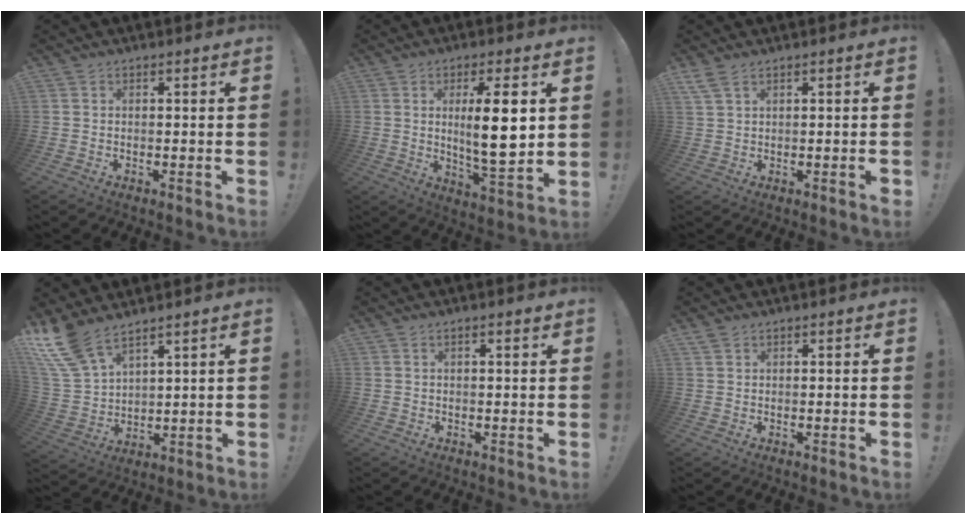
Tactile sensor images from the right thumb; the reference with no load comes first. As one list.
[{"total": 13.1, "force": [2.4, 2.8, 12.5], "torque": [-0.206, -0.020, 0.026]}, {"total": 3.3, "force": [1.4, 0.8, 2.9], "torque": [-0.055, -0.003, 0.029]}, {"total": 11.0, "force": [8.9, 3.9, 5.2], "torque": [-0.114, -0.049, 0.171]}, {"total": 1.4, "force": [0.7, 0.3, 1.1], "torque": [-0.015, -0.002, 0.011]}, {"total": 1.3, "force": [1.0, 0.5, 0.5], "torque": [-0.011, -0.001, 0.020]}]